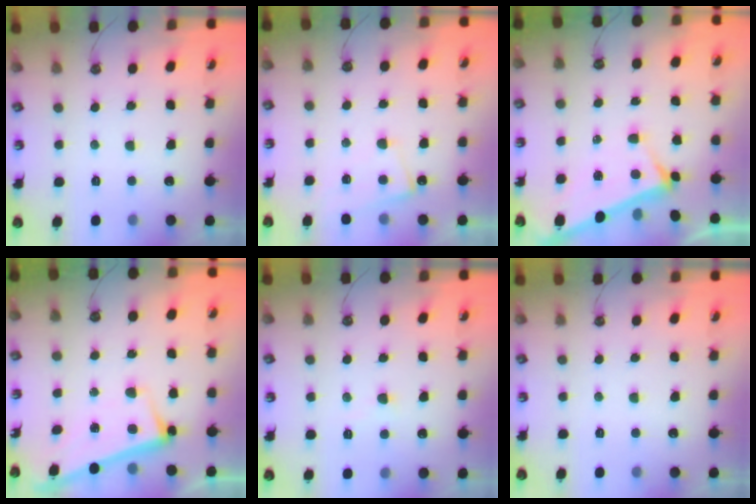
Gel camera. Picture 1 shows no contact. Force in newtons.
{"total": 1.1, "press": 1.0, "slide": 0.2}
{"total": 4.8, "press": 4.8, "slide": 0.1}
{"total": 2.8, "press": 2.8, "slide": 0.4}
{"total": 5.4, "press": 5.4, "slide": 0.4}
{"total": 0.0}